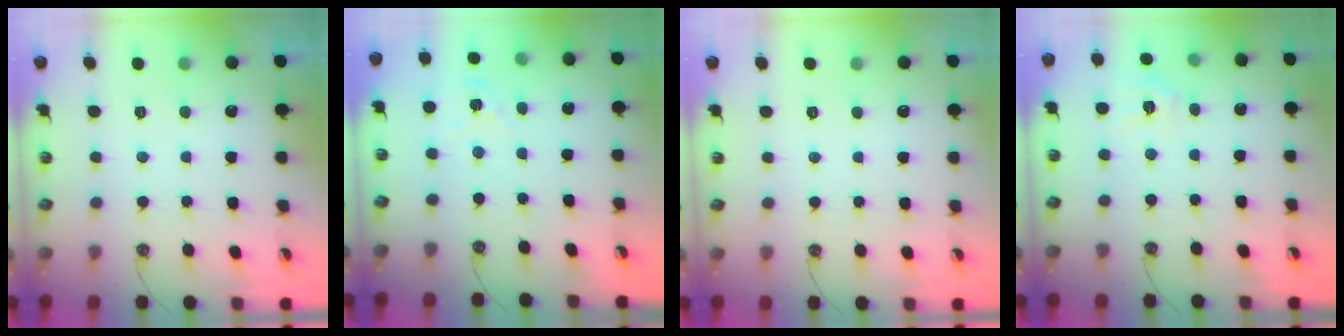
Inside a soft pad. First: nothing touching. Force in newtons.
{"total": 3.3, "press": 3.3, "slide": 0.5}
{"total": 0.0}
{"total": 5.5, "press": 5.4, "slide": 0.6}